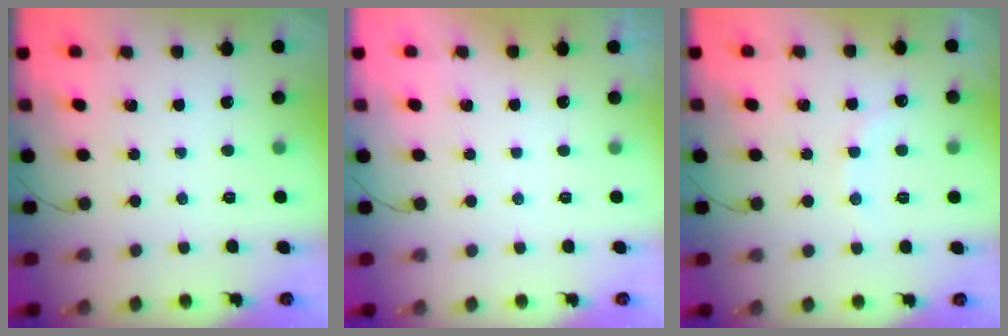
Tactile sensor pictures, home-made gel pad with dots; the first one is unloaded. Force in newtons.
{"total": 3.0, "press": 3.0, "slide": 0.1}
{"total": 7.7, "press": 7.5, "slide": 1.6}